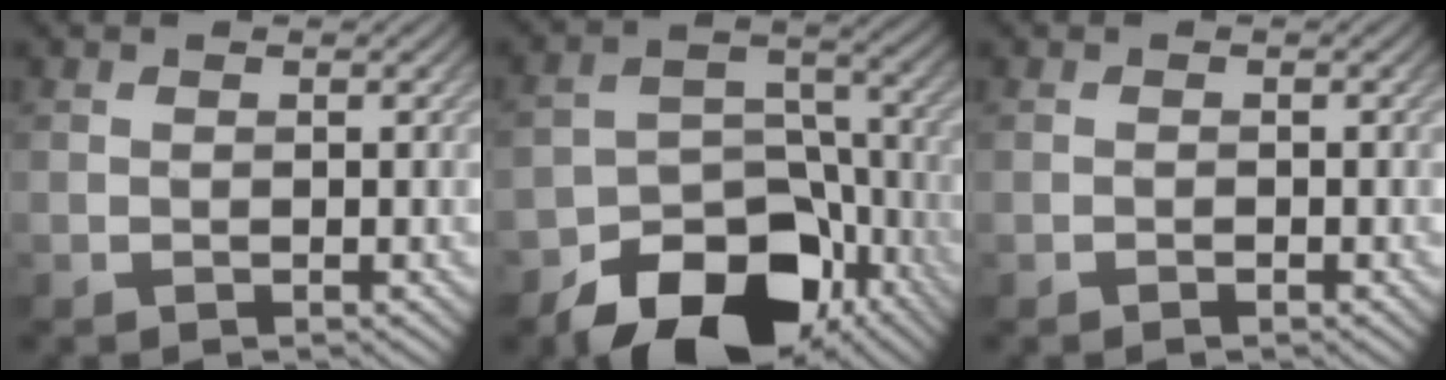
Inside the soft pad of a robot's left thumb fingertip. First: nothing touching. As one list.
[{"total": 14.1, "force": [-9.3, 8.1, 6.8], "torque": [-0.117, -0.027, -0.159]}, {"total": 0.5, "force": [-0.4, 0.1, 0.3], "torque": [-0.004, 0.000, -0.005]}]